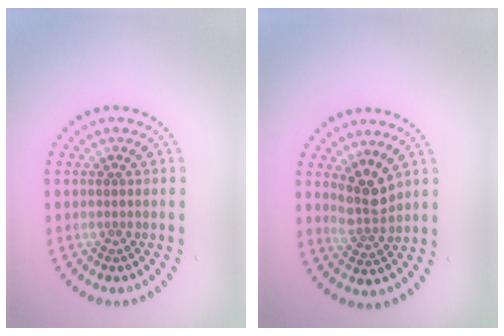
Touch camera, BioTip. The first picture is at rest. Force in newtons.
{"total": 2.9, "press": 2.4, "slide": 1.6}